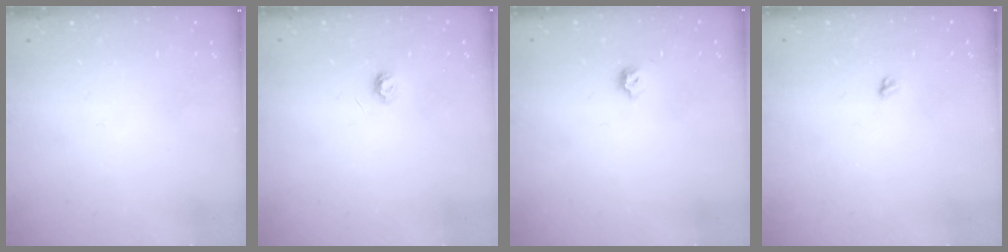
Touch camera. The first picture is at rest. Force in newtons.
{"total": 4.3, "press": 4.3, "slide": 0.5}
{"total": 3.7, "press": 3.6, "slide": 0.6}
{"total": 3.9, "press": 3.8, "slide": 0.5}